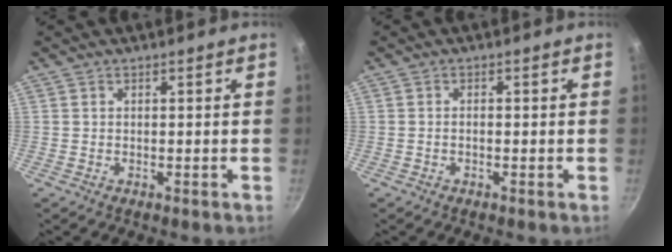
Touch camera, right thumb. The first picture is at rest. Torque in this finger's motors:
{"motor_torque": [-0.12, -0.18, -0.22, 0.24, -0.02]}